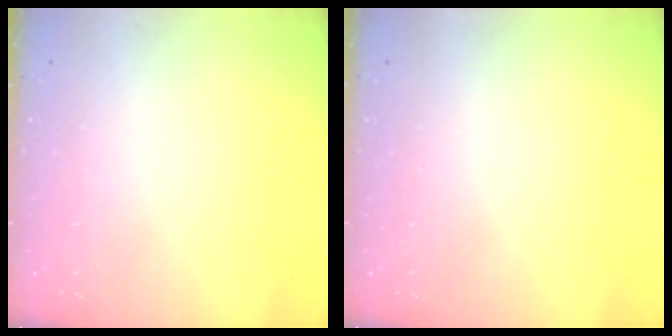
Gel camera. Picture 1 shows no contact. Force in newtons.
{"total": 1.6, "press": 1.6, "slide": 0.1}